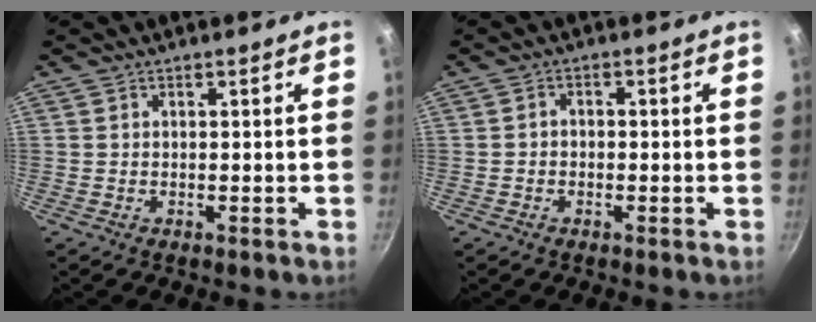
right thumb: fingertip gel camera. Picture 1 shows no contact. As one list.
[{"total": 1.6, "force": [-0.6, 1.2, 0.9], "torque": [-0.016, 0.009, -0.013]}]